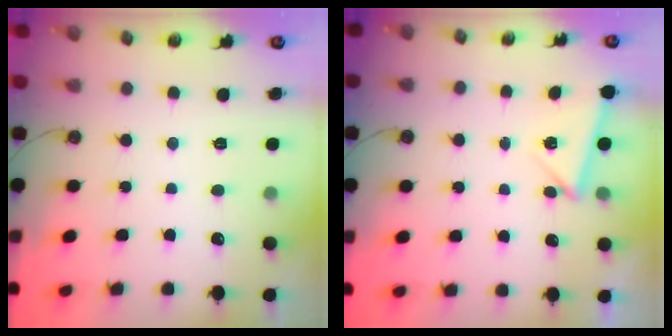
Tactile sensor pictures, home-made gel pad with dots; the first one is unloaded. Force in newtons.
{"total": 2.3, "press": 2.1, "slide": 1.0}